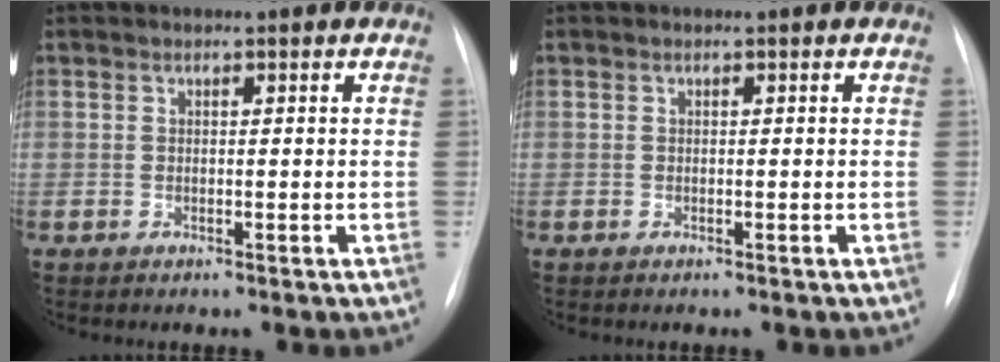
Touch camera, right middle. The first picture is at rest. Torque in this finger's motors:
{"motor_torque": [-0.19, -0.05, -0.03, -0.01]}